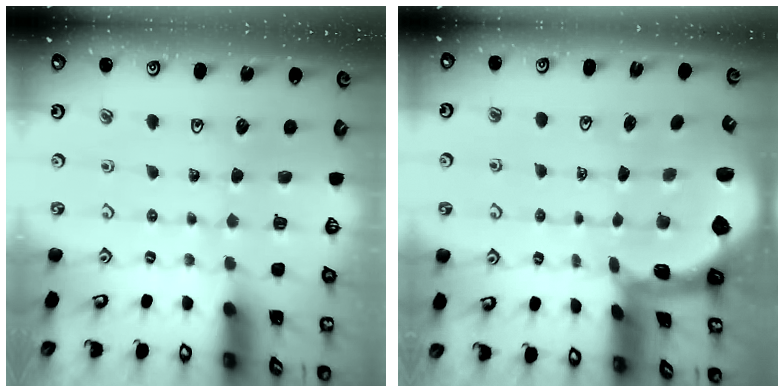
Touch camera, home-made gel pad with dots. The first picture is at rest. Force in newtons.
{"total": 1.0, "press": 0.9, "slide": 0.4}